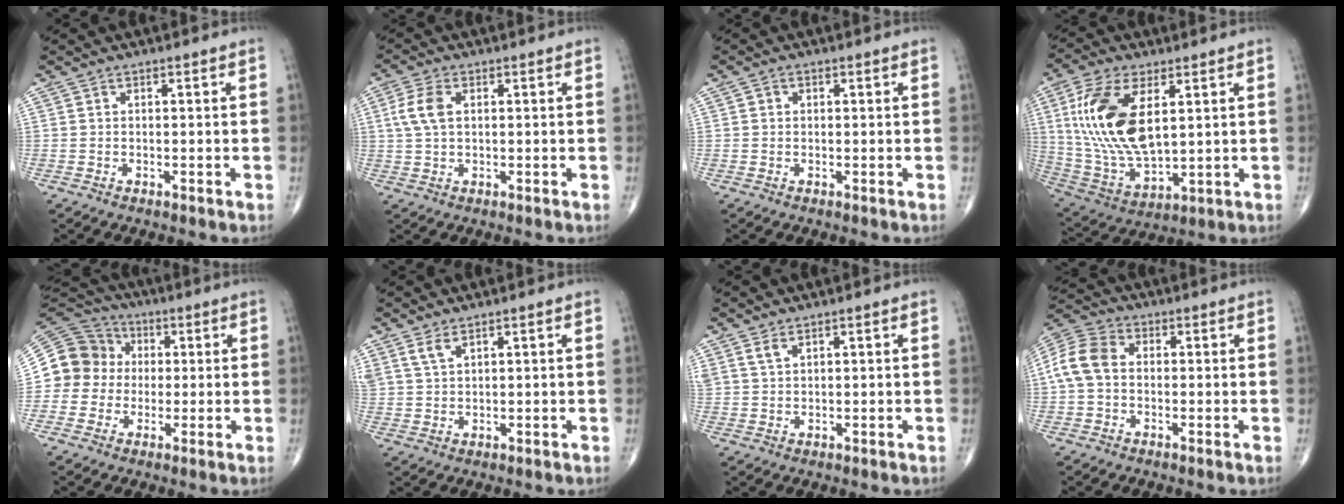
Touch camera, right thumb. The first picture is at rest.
{"total": 5.2, "force": [1.3, 3.1, 4.0], "torque": [-0.096, 0.010, 0.023]}
{"total": 1.0, "force": [0.3, 1.0, 0.2], "torque": [0.003, 0.004, 0.003]}
{"total": 19.0, "force": [4.7, 9.5, 15.8], "torque": [-0.317, -0.021, 0.098]}
{"total": 12.5, "force": [0.2, 12.0, 3.4], "torque": [-0.047, 0.041, 0.002]}
{"total": 3.1, "force": [2.2, 1.1, 1.8], "torque": [-0.039, -0.007, 0.052]}
{"total": 2.1, "force": [1.5, 0.8, 1.2], "torque": [-0.024, -0.003, 0.038]}
{"total": 8.4, "force": [0.2, 6.3, 5.5], "torque": [-0.113, 0.026, -0.006]}